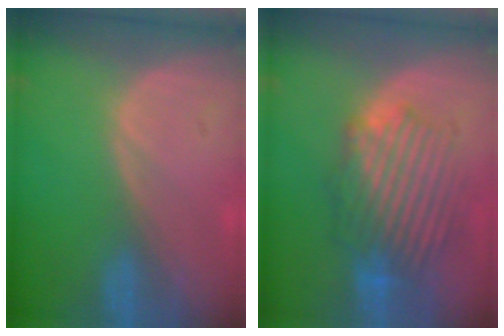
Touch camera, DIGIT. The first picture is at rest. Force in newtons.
{"total": 9.0, "press": 8.6, "slide": 2.6}